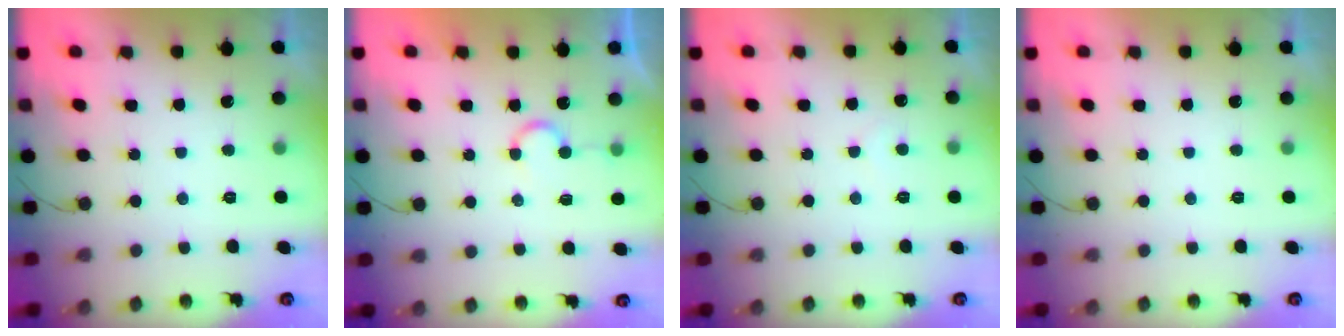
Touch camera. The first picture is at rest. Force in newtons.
{"total": 5.4, "press": 5.3, "slide": 0.6}
{"total": 3.5, "press": 3.5, "slide": 0.2}
{"total": 0.0}